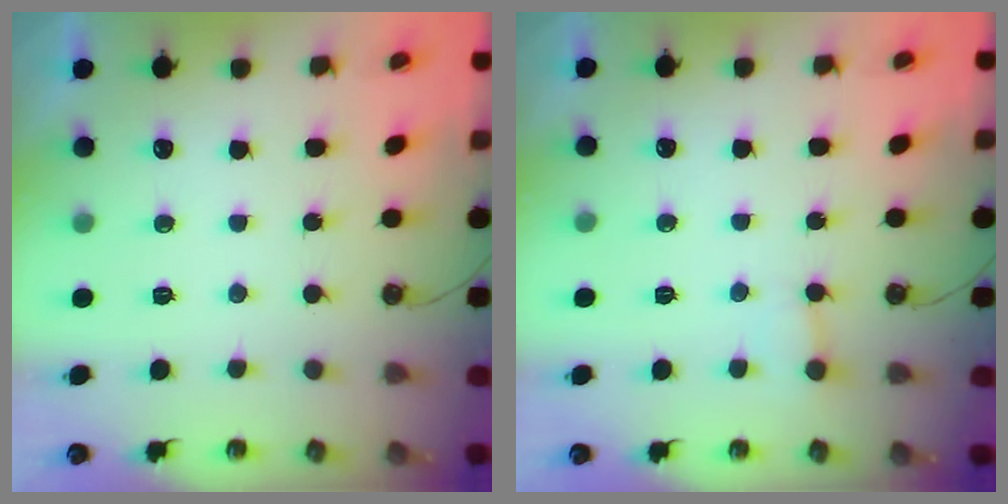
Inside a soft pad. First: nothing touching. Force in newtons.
{"total": 3.0, "press": 3.0, "slide": 0.2}